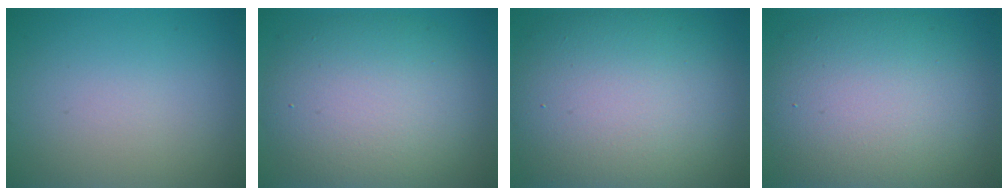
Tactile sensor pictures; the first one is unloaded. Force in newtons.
{"total": 9.5, "press": 9.5, "slide": 0.4}
{"total": 14.0, "press": 14.0, "slide": 0.6}
{"total": 11.3, "press": 11.3, "slide": 0.8}